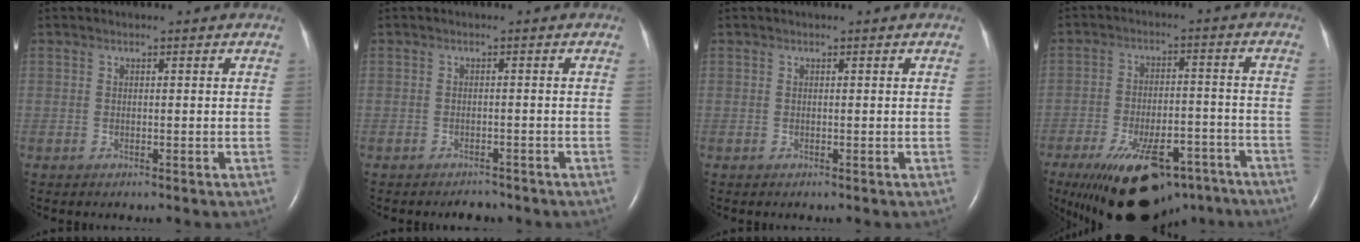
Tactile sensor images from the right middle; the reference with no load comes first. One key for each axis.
{"total": 2.0, "fx": -1.7, "fy": 0.8, "fz": 0.5, "tx": -0.014, "ty": -0.002, "tz": -0.022}
{"total": 0.0}
{"total": 18.2, "fx": -12.2, "fy": 7.6, "fz": 11.2, "tx": -0.180, "ty": 0.001, "tz": -0.184}